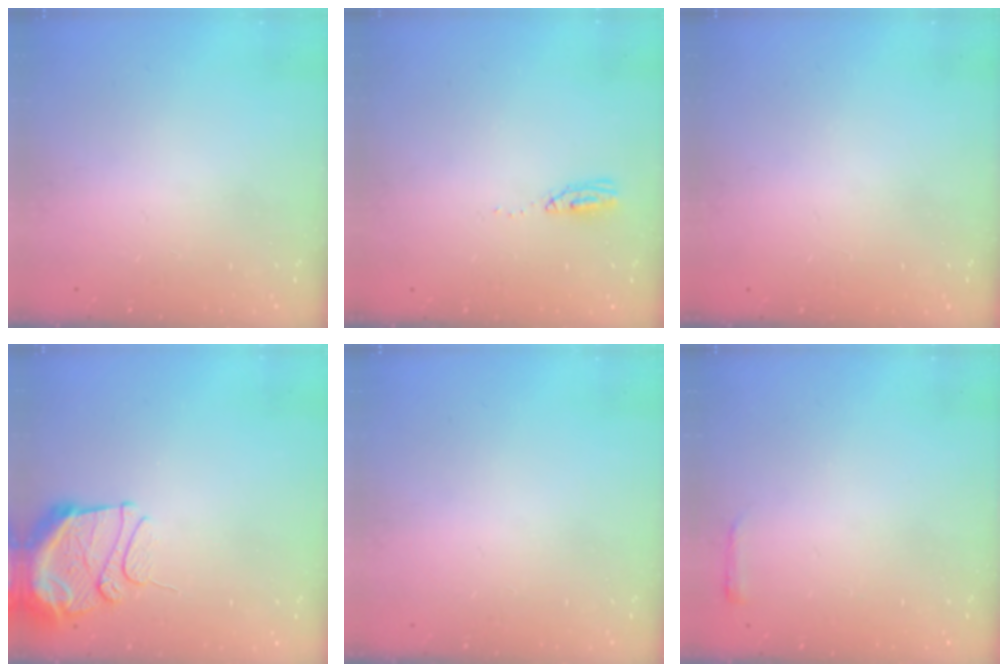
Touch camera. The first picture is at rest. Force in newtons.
{"total": 4.5, "press": 4.5, "slide": 0.6}
{"total": 0.0}
{"total": 11.2, "press": 11.1, "slide": 1.0}
{"total": 0.0}
{"total": 2.4, "press": 2.3, "slide": 0.6}